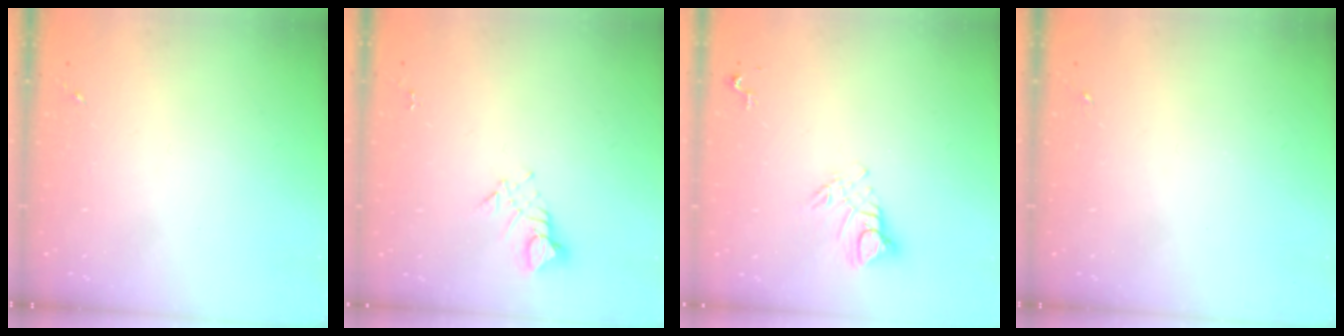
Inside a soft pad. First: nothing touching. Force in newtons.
{"total": 3.7, "press": 3.7, "slide": 0.2}
{"total": 7.6, "press": 7.6, "slide": 0.7}
{"total": 0.0}